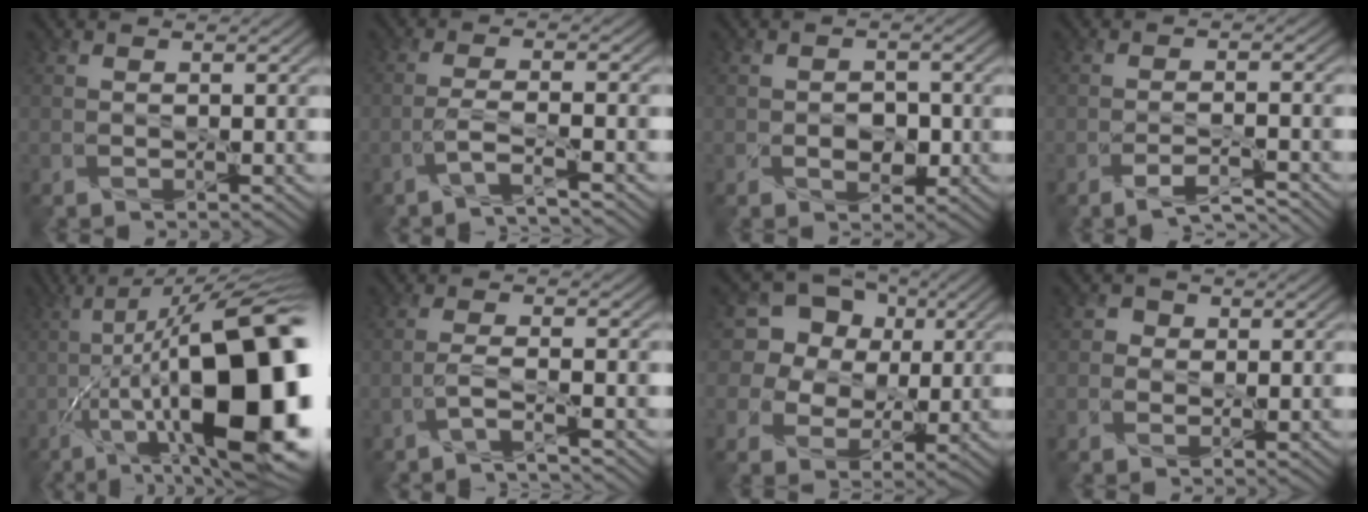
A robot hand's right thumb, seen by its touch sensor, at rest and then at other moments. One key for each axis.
{"total": 3.5, "fx": -2.3, "fy": 0.5, "fz": 2.6, "tx": -0.050, "ty": 0.009, "tz": -0.062}
{"total": 2.6, "fx": -0.8, "fy": 2.0, "fz": 1.5, "tx": -0.028, "ty": -0.006, "tz": -0.012}
{"total": 3.4, "fx": -2.7, "fy": 0.5, "fz": 2.0, "tx": -0.034, "ty": 0.002, "tz": -0.050}
{"total": 21.6, "fx": -3.6, "fy": 7.5, "fz": 19.9, "tx": -0.297, "ty": 0.013, "tz": -0.061}
{"total": 3.1, "fx": -2.1, "fy": 0.4, "fz": 2.2, "tx": -0.043, "ty": 0.008, "tz": -0.058}
{"total": 13.0, "fx": 3.9, "fy": 11.1, "fz": 5.3, "tx": -0.163, "ty": 0.040, "tz": 0.079}
{"total": 1.8, "fx": -0.2, "fy": 1.7, "fz": 0.4, "tx": -0.005, "ty": -0.002, "tz": -0.007}